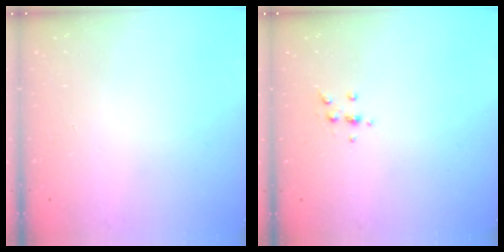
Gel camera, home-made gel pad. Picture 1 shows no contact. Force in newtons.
{"total": 3.6, "press": 3.5, "slide": 0.9}